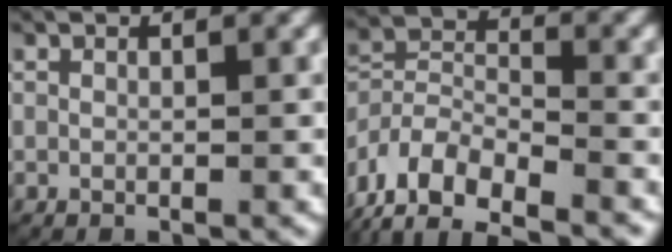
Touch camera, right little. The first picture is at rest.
{"total": 9.8, "force": [-5.0, 7.2, 4.3], "torque": [-0.101, -0.033, -0.085]}